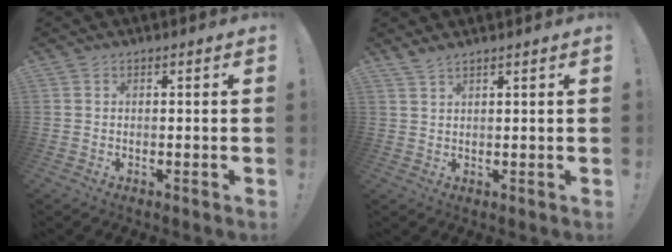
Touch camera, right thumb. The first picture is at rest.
{"total": 2.1, "force": [1.9, 0.0, 0.9], "torque": [-0.027, -0.009, 0.036]}